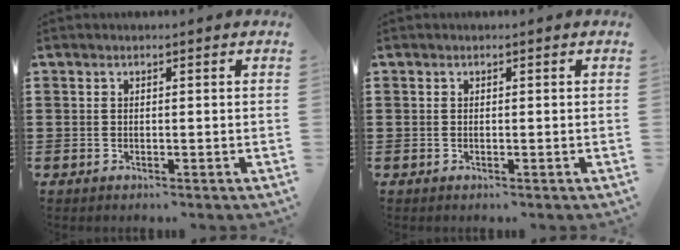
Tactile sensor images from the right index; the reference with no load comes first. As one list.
[{"total": 0.0}]